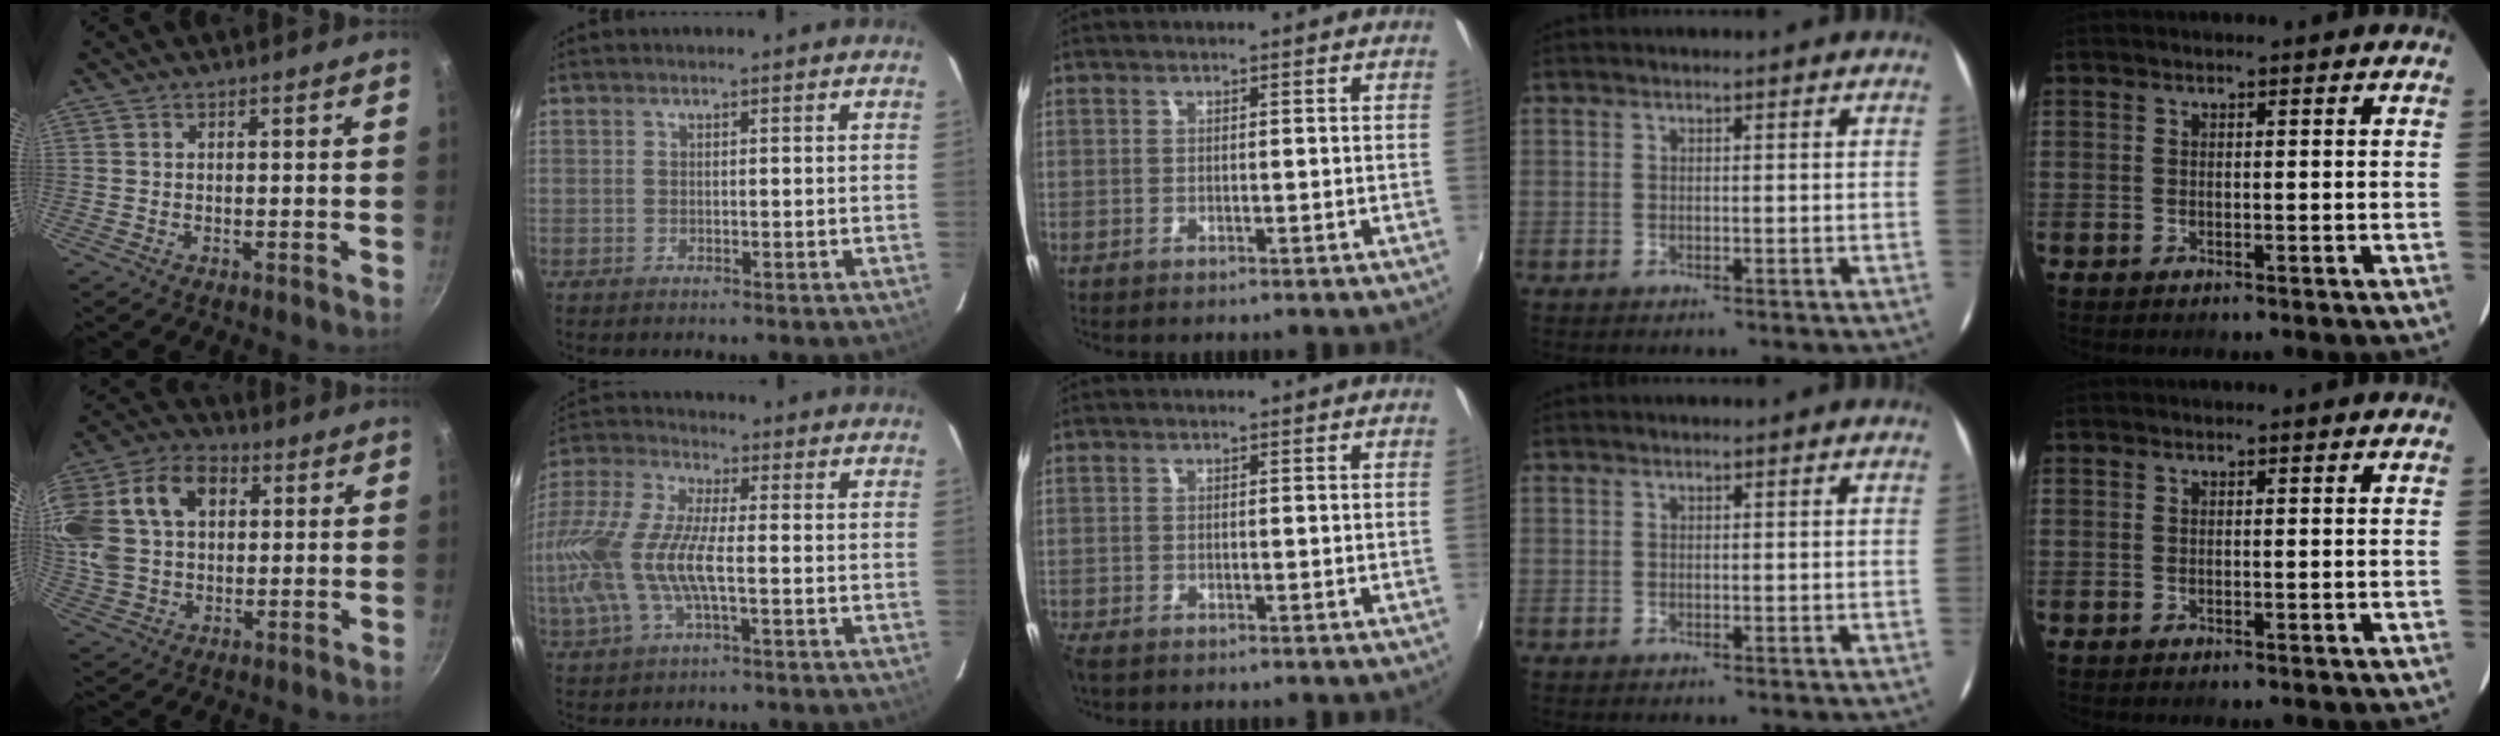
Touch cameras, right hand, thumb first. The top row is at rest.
{"thumb": {"total": 25.3, "force": [6.6, 18.1, 16.4], "torque": [-0.369, 0.043, 0.110]}, "index": {"total": 17.3, "force": [-2.4, 6.0, 16.0], "torque": [-0.339, -0.002, -0.051]}, "middle": {"total": 2.0, "force": [-1.5, 0.9, 0.9], "torque": [-0.021, -0.011, -0.026]}}